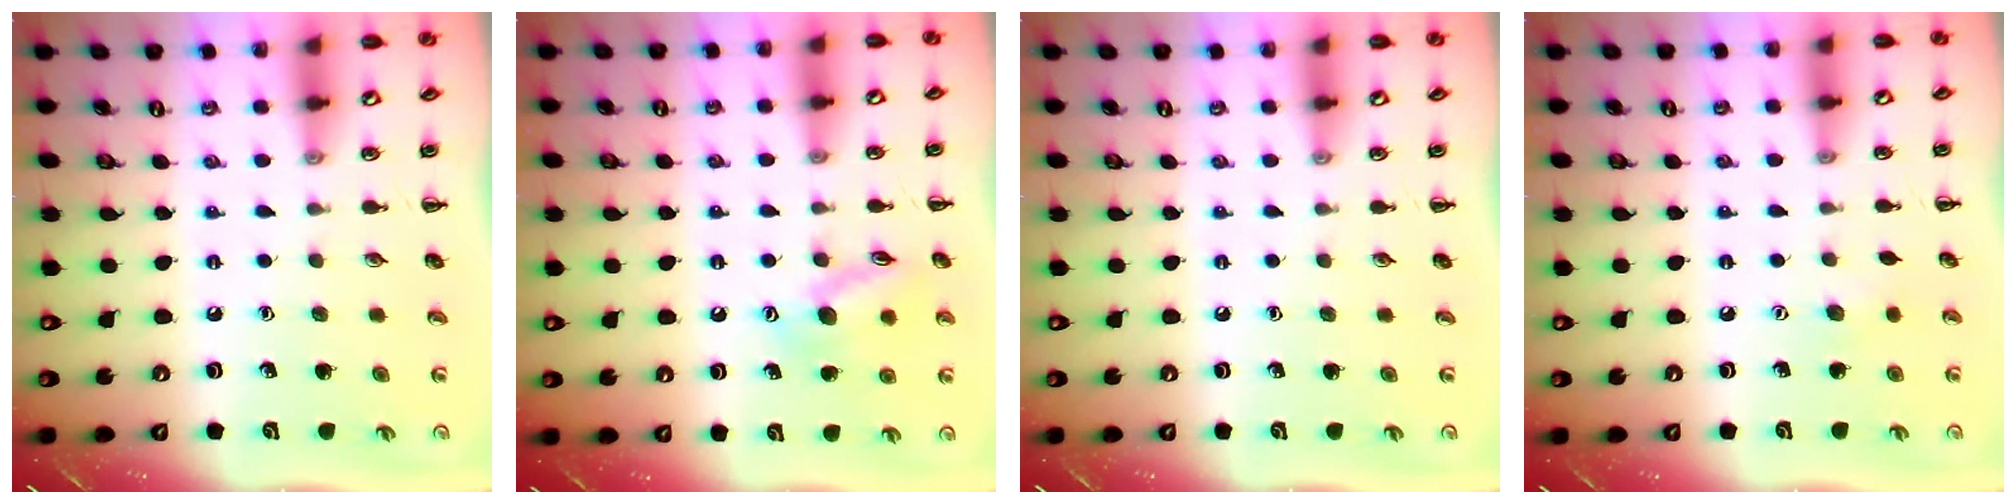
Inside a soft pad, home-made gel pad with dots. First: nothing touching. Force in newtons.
{"total": 11.7, "press": 11.7, "slide": 1.0}
{"total": 0.0}
{"total": 2.8, "press": 2.8, "slide": 0.7}